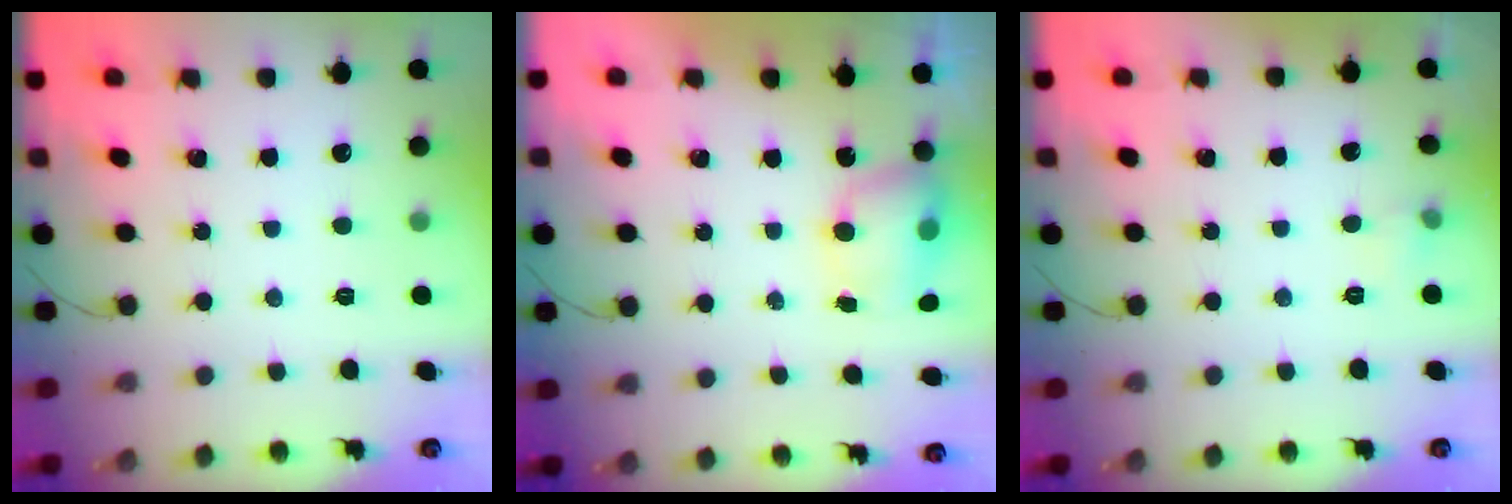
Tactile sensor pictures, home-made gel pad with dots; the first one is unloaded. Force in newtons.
{"total": 6.6, "press": 6.6, "slide": 0.6}
{"total": 3.7, "press": 3.5, "slide": 1.1}